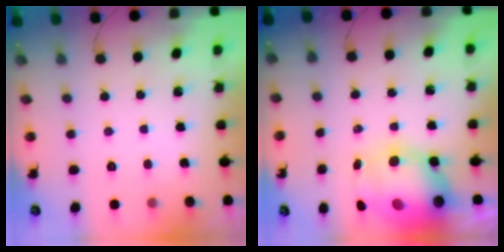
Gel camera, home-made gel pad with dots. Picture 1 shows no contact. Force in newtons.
{"total": 11.9, "press": 11.5, "slide": 3.1}